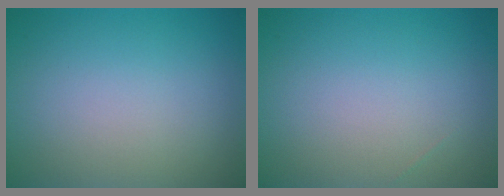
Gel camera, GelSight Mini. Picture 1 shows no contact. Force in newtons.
{"total": 0.0}